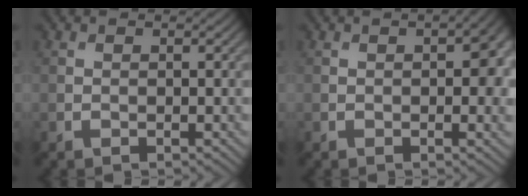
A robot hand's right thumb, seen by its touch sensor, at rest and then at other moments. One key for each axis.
{"total": 4.4, "fx": 0.1, "fy": 2.0, "fz": 3.8, "tx": -0.049, "ty": -0.001, "tz": 0.001}